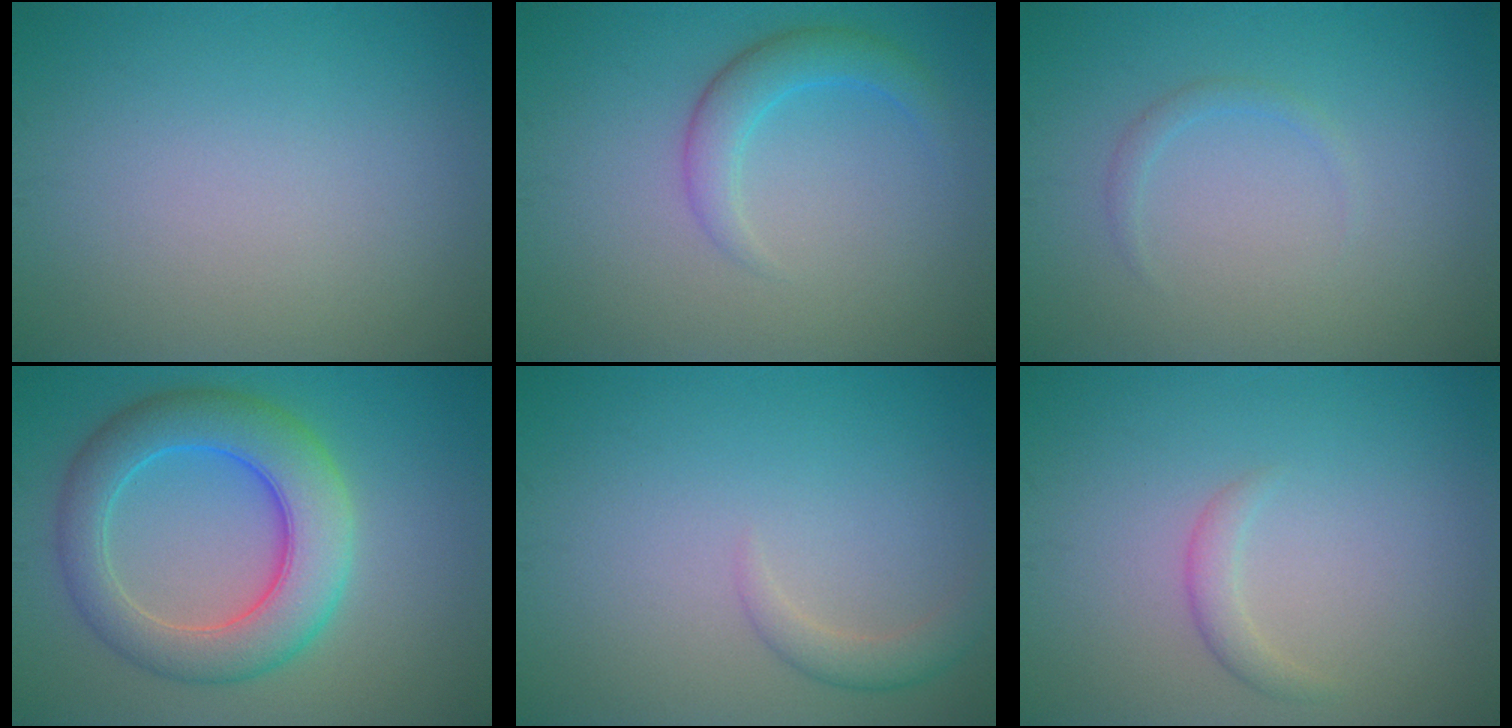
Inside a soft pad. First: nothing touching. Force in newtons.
{"total": 2.8, "press": 2.8, "slide": 0.1}
{"total": 0.9, "press": 0.9, "slide": 0.1}
{"total": 7.7, "press": 7.7, "slide": 0.1}
{"total": 1.7, "press": 1.7, "slide": 0.1}
{"total": 1.3, "press": 1.3, "slide": 0.1}